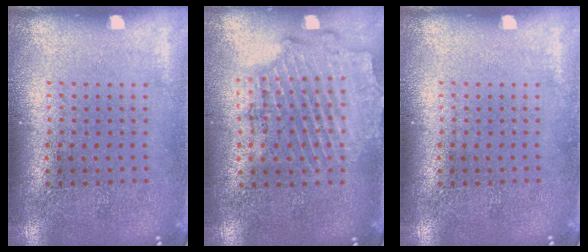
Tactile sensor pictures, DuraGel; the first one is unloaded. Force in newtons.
{"total": 1.8, "press": 1.7, "slide": 0.6}
{"total": 0.0}